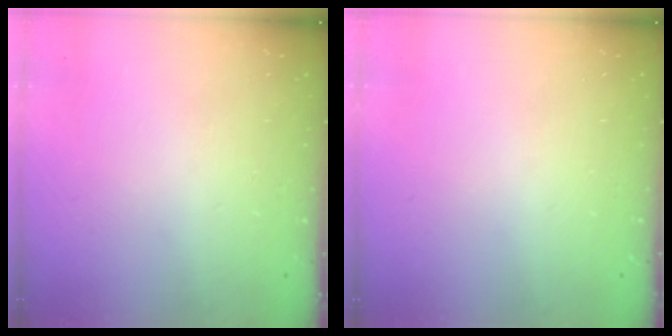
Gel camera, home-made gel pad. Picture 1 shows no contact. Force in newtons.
{"total": 0.0}